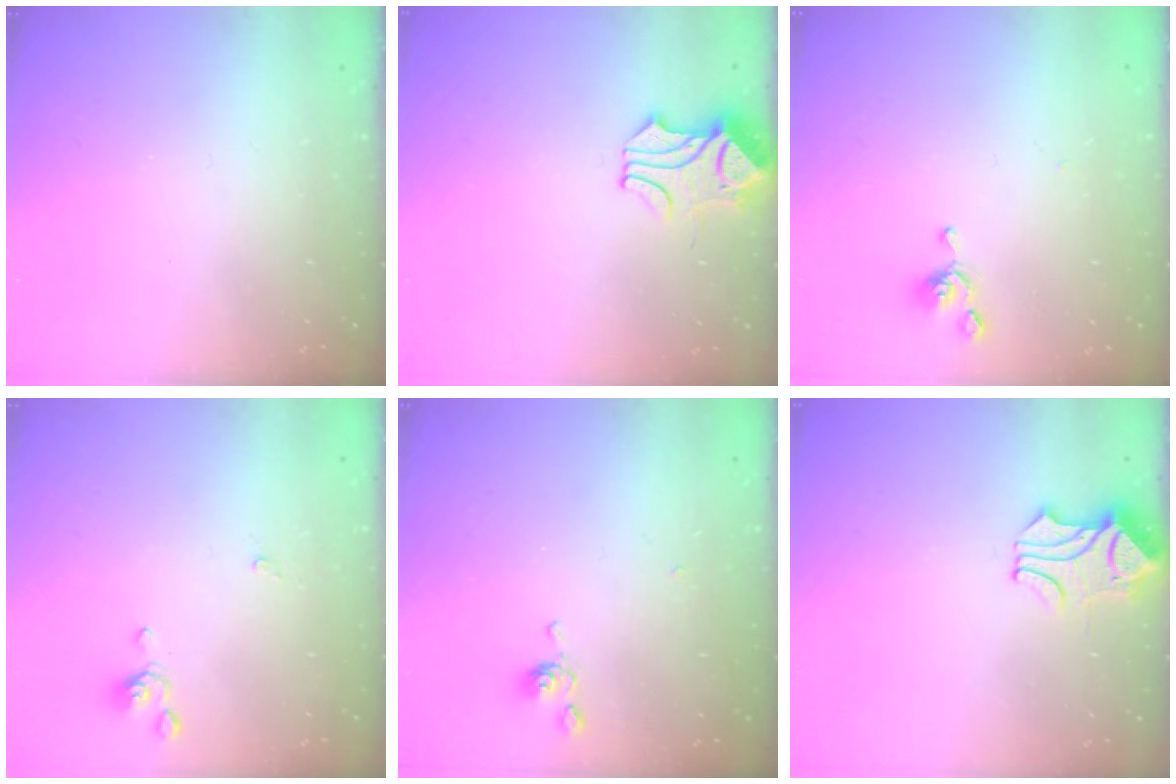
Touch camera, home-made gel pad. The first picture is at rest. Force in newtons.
{"total": 2.1, "press": 1.9, "slide": 0.9}
{"total": 0.6, "press": 0.3, "slide": 0.6}
{"total": 0.0}
{"total": 5.7, "press": 5.7, "slide": 0.2}
{"total": 1.6, "press": 1.2, "slide": 1.0}